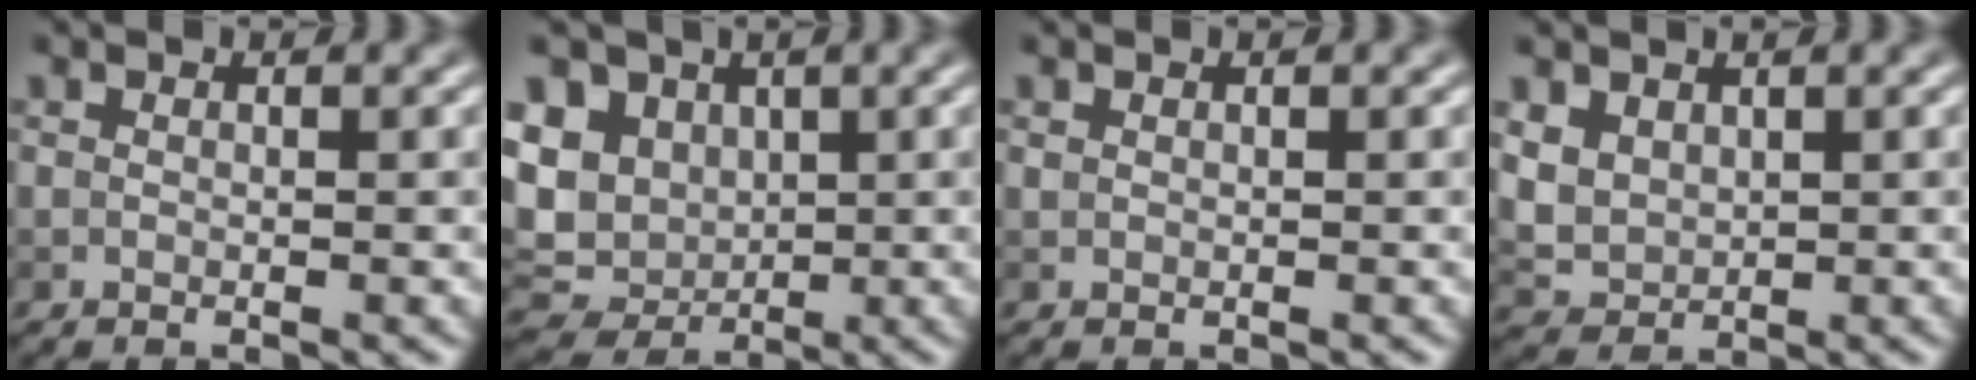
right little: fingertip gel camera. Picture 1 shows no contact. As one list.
[{"total": 9.6, "force": [2.1, 8.0, 4.9], "torque": [-0.100, 0.021, 0.012]}, {"total": 0.0}, {"total": 3.1, "force": [1.5, 2.4, 1.4], "torque": [-0.041, -0.009, 0.041]}]